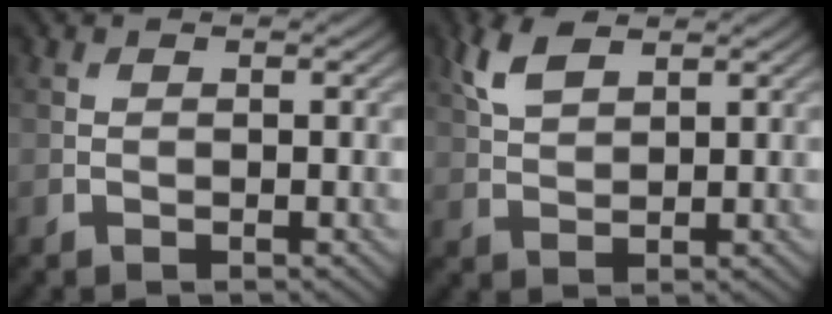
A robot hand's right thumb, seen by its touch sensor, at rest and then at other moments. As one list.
[{"total": 4.7, "force": [2.9, 2.0, 3.1], "torque": [-0.082, 0.008, 0.062]}]